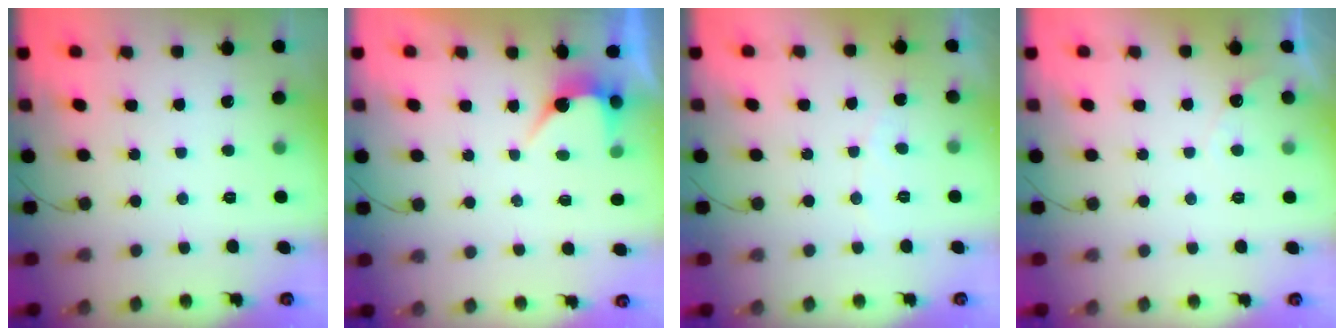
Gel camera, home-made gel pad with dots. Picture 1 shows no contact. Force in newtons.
{"total": 4.2, "press": 4.2, "slide": 0.2}
{"total": 2.8, "press": 2.8, "slide": 0.1}
{"total": 2.6, "press": 2.6, "slide": 0.1}